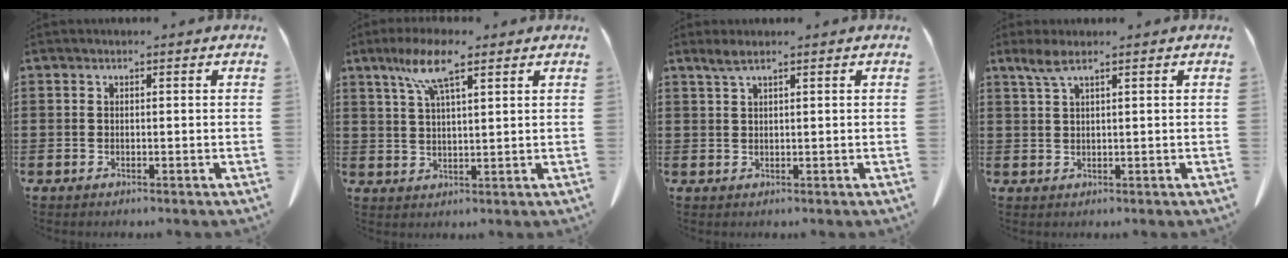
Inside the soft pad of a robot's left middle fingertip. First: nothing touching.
{"total": 7.3, "force": [4.5, 1.2, 5.6], "torque": [-0.120, 0.005, 0.078]}
{"total": 1.7, "force": [1.3, 0.0, 1.1], "torque": [-0.024, 0.000, 0.024]}
{"total": 2.3, "force": [1.6, 0.1, 1.7], "torque": [-0.038, 0.000, 0.028]}